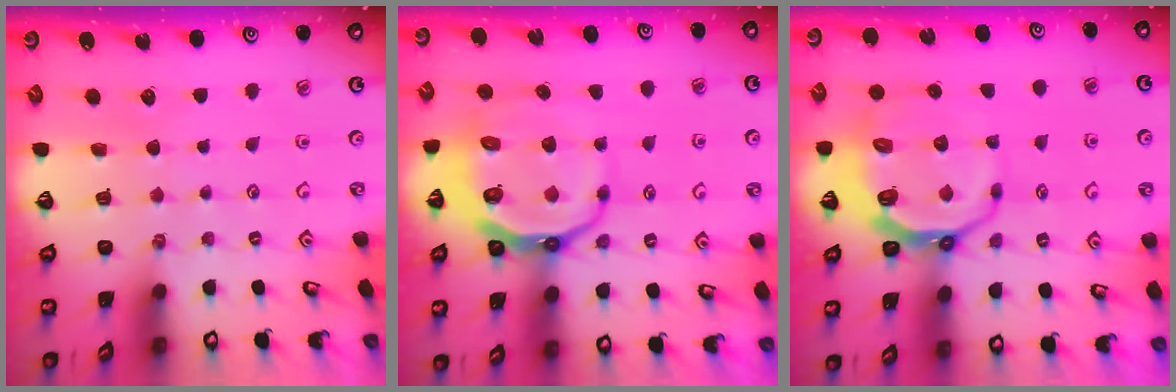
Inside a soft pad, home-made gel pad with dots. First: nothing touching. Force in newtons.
{"total": 14.6, "press": 14.2, "slide": 3.3}
{"total": 9.7, "press": 9.0, "slide": 3.8}